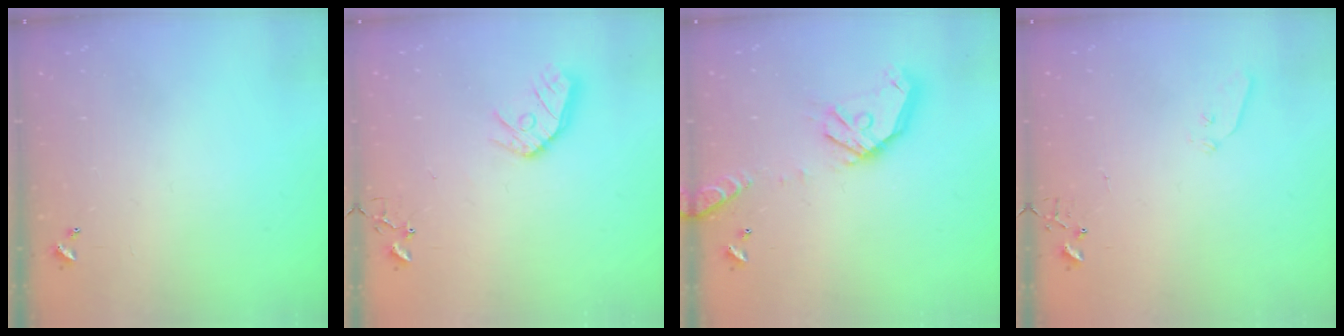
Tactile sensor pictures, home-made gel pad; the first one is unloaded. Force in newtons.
{"total": 10.8, "press": 10.8, "slide": 0.9}
{"total": 16.2, "press": 16.0, "slide": 2.7}
{"total": 4.4, "press": 4.4, "slide": 0.7}